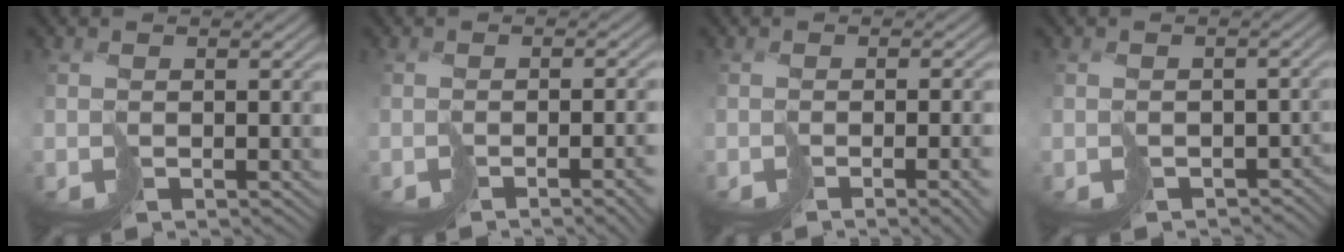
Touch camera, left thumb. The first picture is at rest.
{"total": 4.5, "force": [-2.8, 1.0, 3.4], "torque": [-0.038, -0.013, -0.032]}
{"total": 4.8, "force": [-2.5, 1.1, 3.9], "torque": [-0.045, -0.017, -0.025]}
{"total": 5.4, "force": [-2.8, 3.7, 2.7], "torque": [-0.037, -0.020, -0.029]}